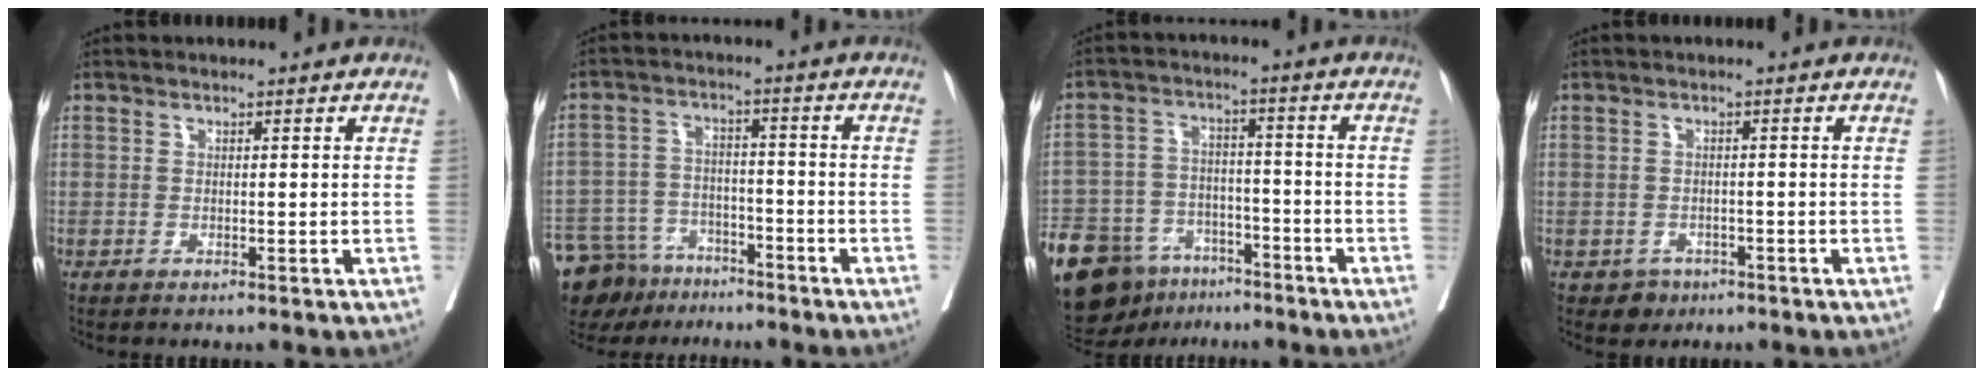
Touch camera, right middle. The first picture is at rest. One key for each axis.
{"total": 12.0, "fx": -9.7, "fy": 6.3, "fz": 3.4, "tx": -0.068, "ty": 0.013, "tz": -0.157}
{"total": 21.0, "fx": -13.9, "fy": 12.3, "fz": 9.8, "tx": -0.274, "ty": -0.011, "tz": -0.224}
{"total": 2.3, "fx": -1.3, "fy": 1.8, "fz": 0.2, "tx": -0.002, "ty": 0.008, "tz": -0.015}